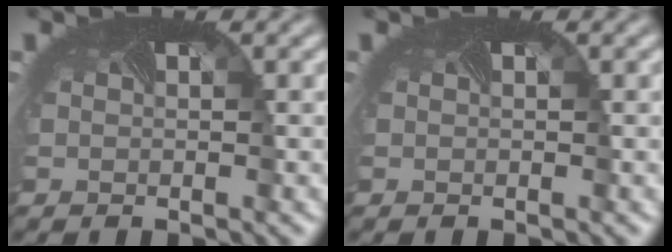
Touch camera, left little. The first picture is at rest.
{"total": 0.0}